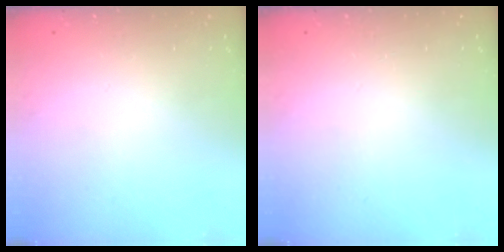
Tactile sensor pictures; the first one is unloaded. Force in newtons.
{"total": 0.0}